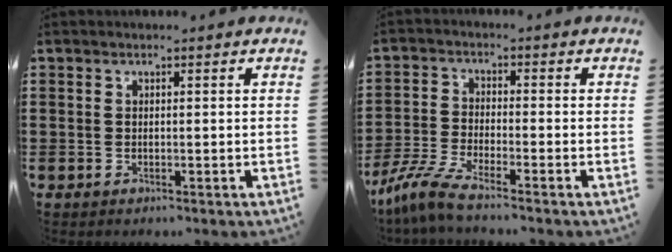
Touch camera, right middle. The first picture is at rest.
{"total": 5.2, "force": [-4.3, 0.1, 2.8], "torque": [-0.082, -0.020, -0.091]}